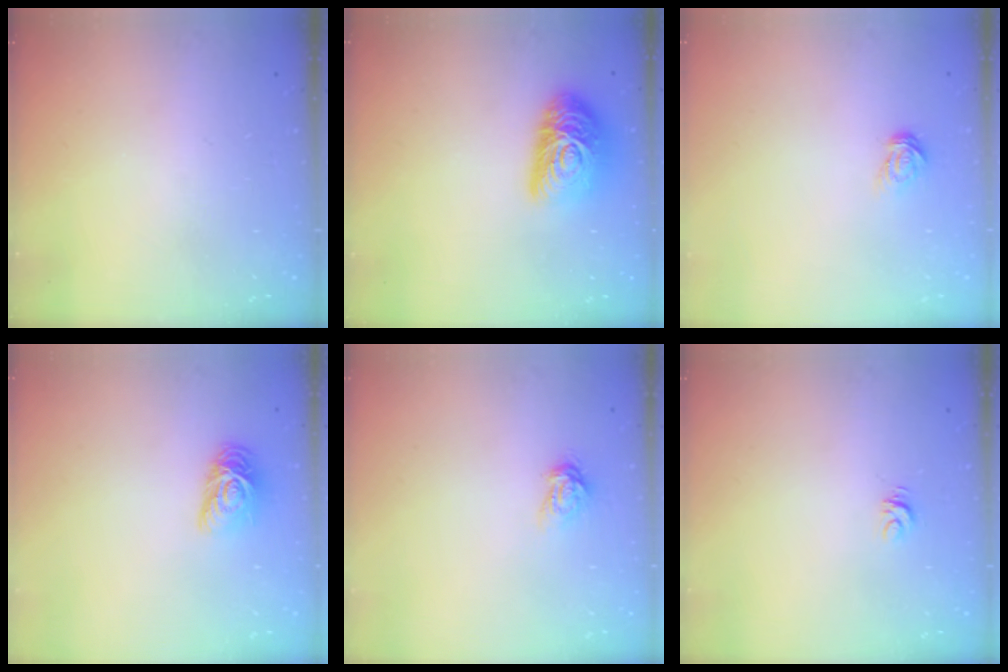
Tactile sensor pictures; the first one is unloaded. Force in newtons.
{"total": 15.9, "press": 15.9, "slide": 0.8}
{"total": 4.2, "press": 4.1, "slide": 0.4}
{"total": 8.6, "press": 8.6, "slide": 0.6}
{"total": 4.0, "press": 4.0, "slide": 0.5}
{"total": 3.9, "press": 3.9, "slide": 0.2}